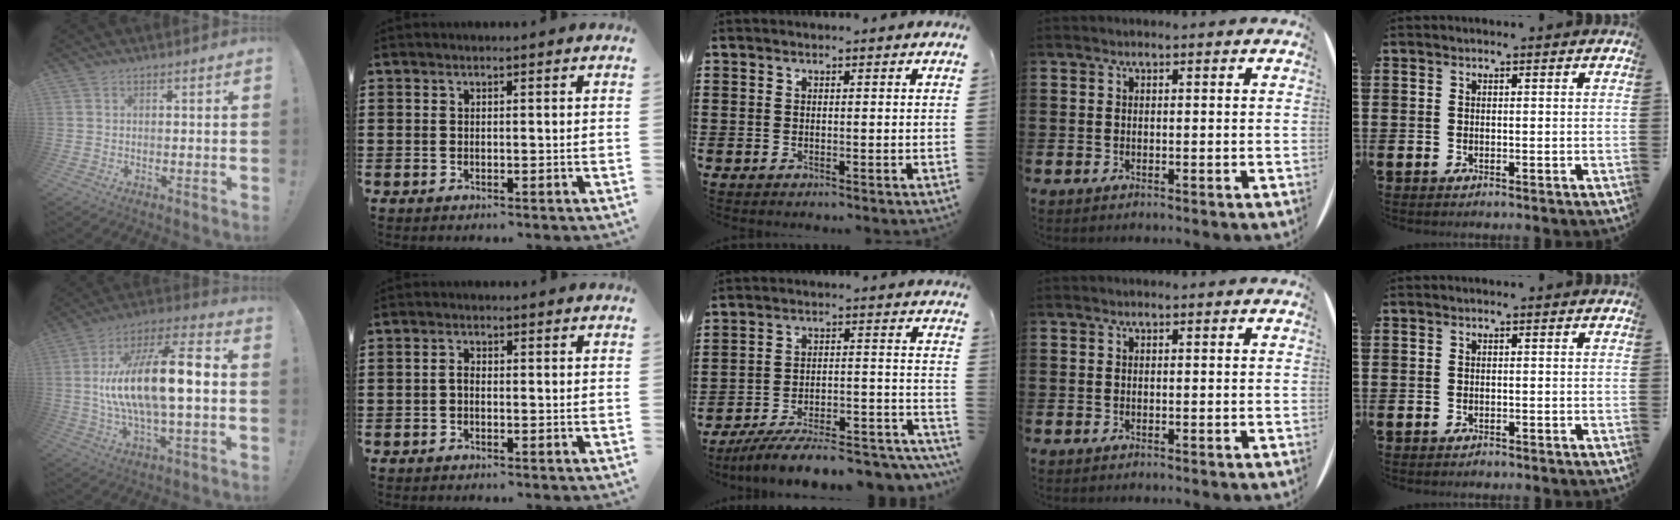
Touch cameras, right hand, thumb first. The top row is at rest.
{"thumb": {"total": 20.1, "force": [-0.1, 6.2, 19.1], "torque": [-0.350, 0.002, -0.007]}, "index": {"total": 1.3, "force": [-0.5, 0.6, 1.0], "torque": [-0.021, 0.000, -0.010]}, "middle": {"total": 8.8, "force": [-7.9, 0.8, 3.8], "torque": [-0.056, 0.007, -0.150]}}